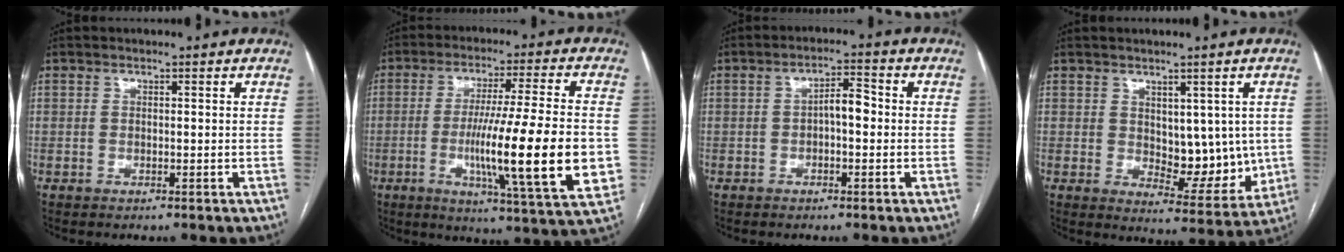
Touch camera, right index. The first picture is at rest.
{"total": 19.3, "force": [-3.5, 0.3, 19.0], "torque": [-0.273, -0.017, -0.052]}
{"total": 3.9, "force": [-0.3, 1.4, 3.6], "torque": [-0.057, 0.017, -0.007]}
{"total": 9.0, "force": [0.7, 5.1, 7.4], "torque": [-0.084, -0.005, 0.027]}